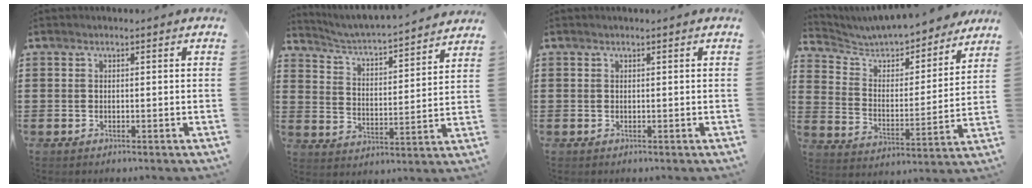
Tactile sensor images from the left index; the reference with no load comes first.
{"total": 3.8, "force": [3.8, -0.1, 0.6], "torque": [-0.032, -0.037, 0.056]}
{"total": 0.0}
{"total": 5.8, "force": [5.5, 1.5, 1.3], "torque": [-0.055, -0.038, 0.091]}